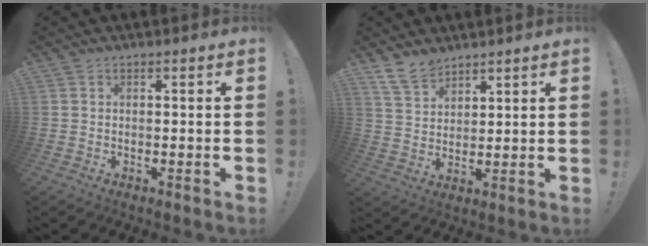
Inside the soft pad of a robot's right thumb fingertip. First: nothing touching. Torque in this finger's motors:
{"motor_torque": [0.73, 0.67, 0.44, 0.47, 0.04]}